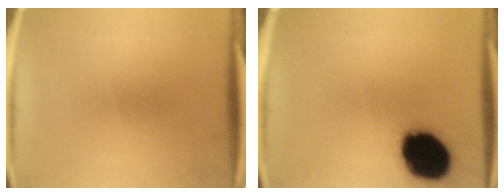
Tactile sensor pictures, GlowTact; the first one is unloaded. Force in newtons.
{"total": 19.2}